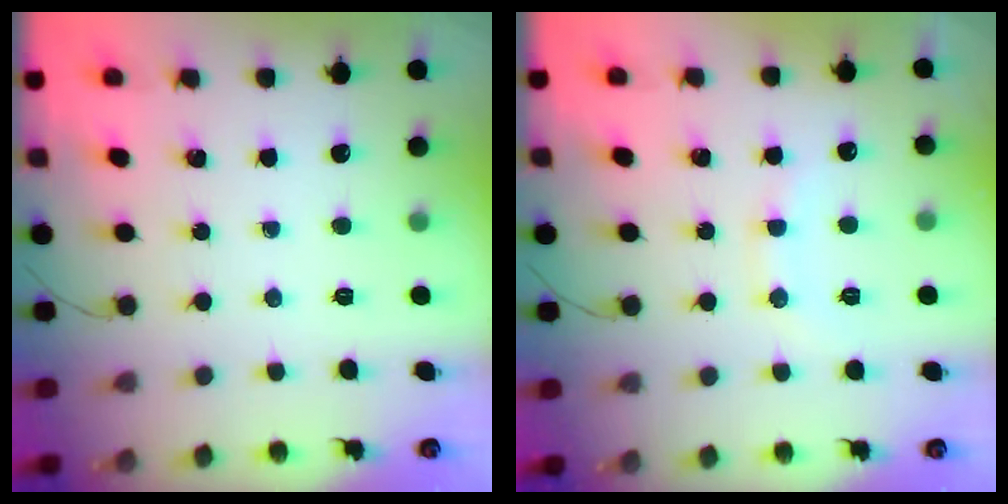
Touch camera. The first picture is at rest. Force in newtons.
{"total": 9.1, "press": 9.0, "slide": 0.9}